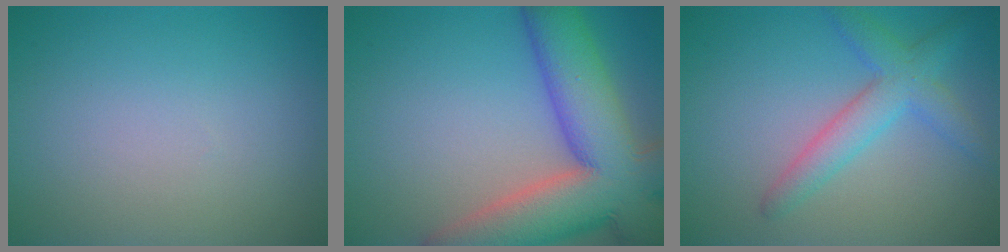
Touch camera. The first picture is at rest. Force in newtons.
{"total": 13.0, "press": 13.0, "slide": 0.9}
{"total": 3.8, "press": 3.8, "slide": 0.1}